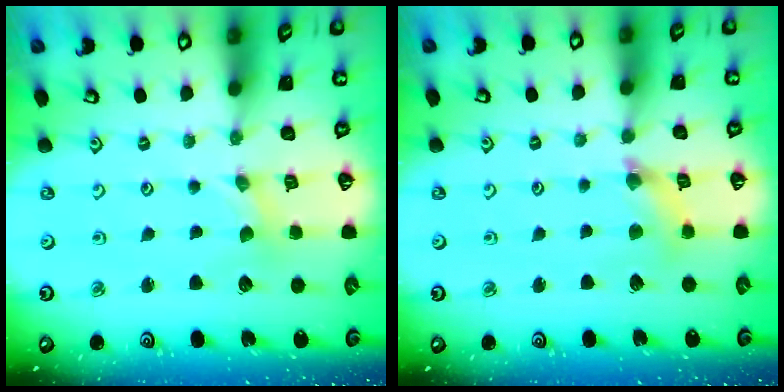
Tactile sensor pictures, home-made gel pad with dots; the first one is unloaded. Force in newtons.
{"total": 4.7, "press": 4.7, "slide": 0.5}